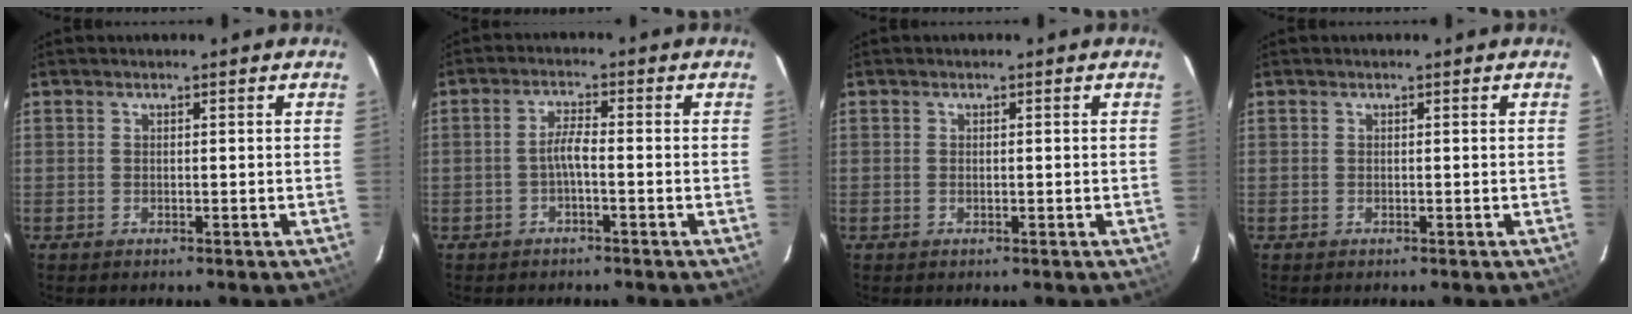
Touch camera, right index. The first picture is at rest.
{"total": 2.7, "force": [-1.2, 0.2, 2.4], "torque": [-0.051, 0.007, -0.023]}
{"total": 0.0}
{"total": 0.0}